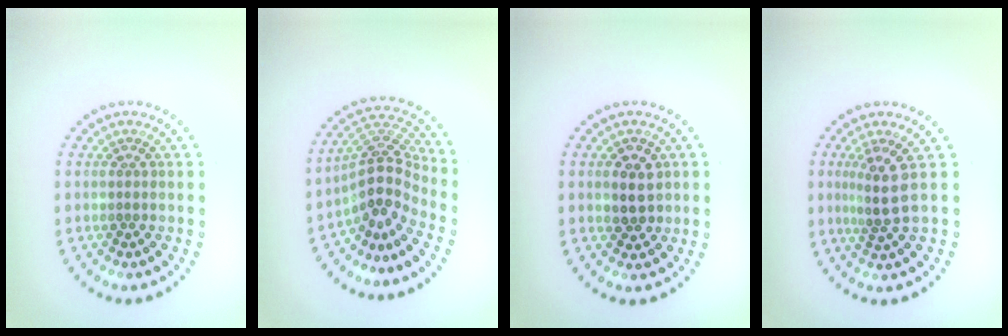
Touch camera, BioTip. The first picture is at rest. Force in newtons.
{"total": 4.2, "press": 2.9, "slide": 3.0}
{"total": 2.5, "press": 2.4, "slide": 0.6}
{"total": 2.9, "press": 2.0, "slide": 2.1}